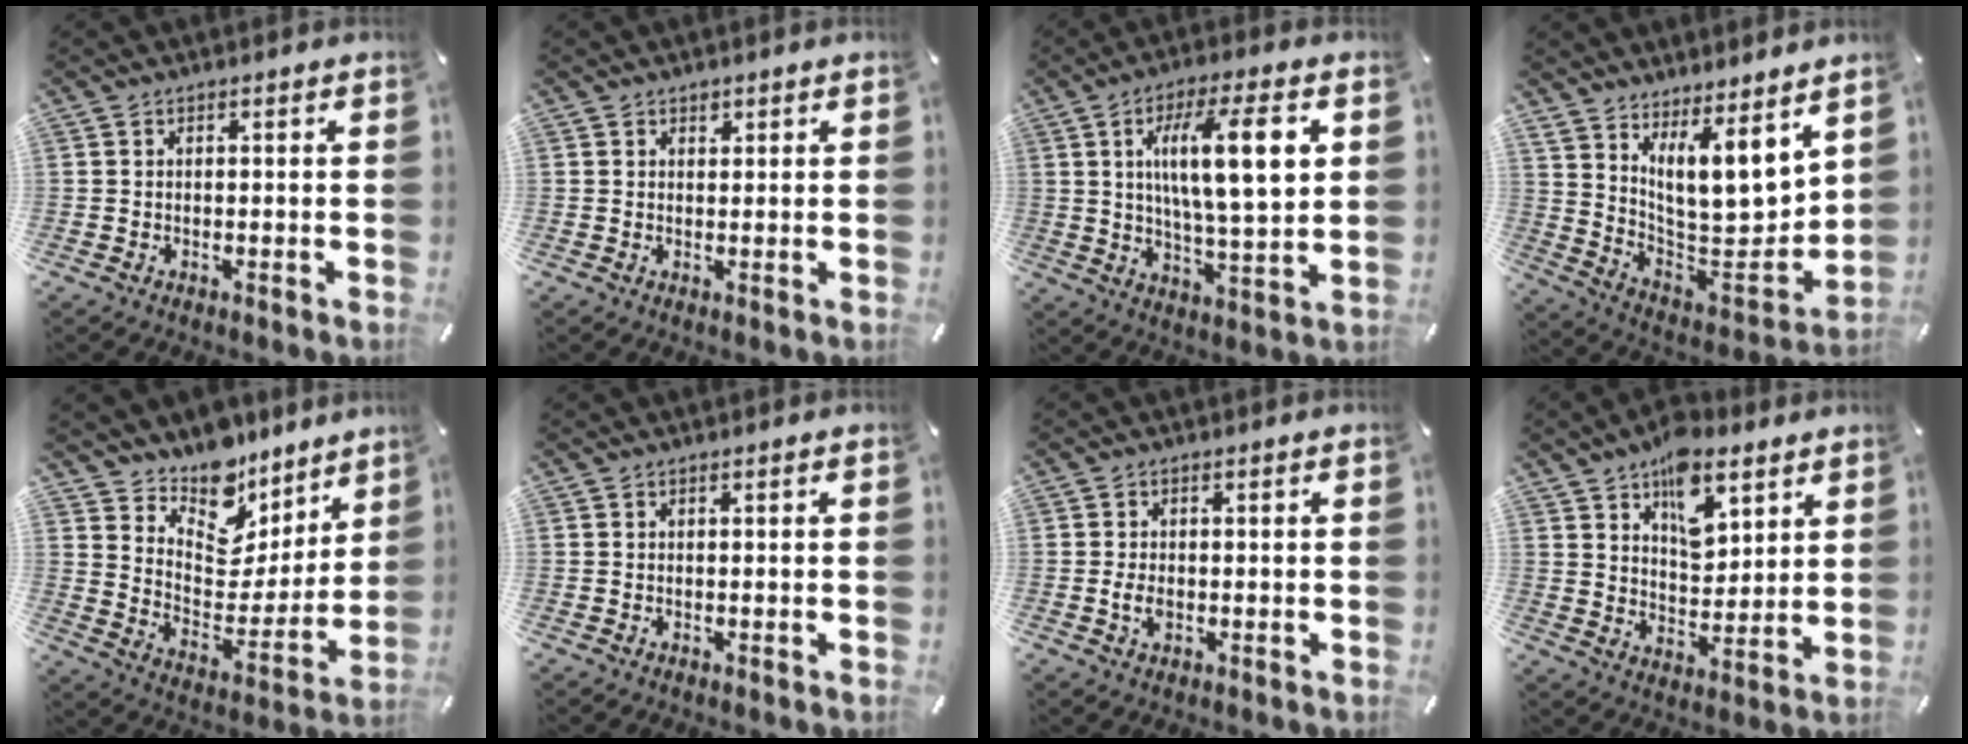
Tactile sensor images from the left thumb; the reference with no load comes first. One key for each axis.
{"total": 1.0, "fx": 0.7, "fy": 0.8, "fz": 0.1, "tx": 0.006, "ty": -0.002, "tz": 0.011}
{"total": 16.0, "fx": 4.6, "fy": 4.6, "fz": 14.6, "tx": -0.249, "ty": -0.005, "tz": 0.064}
{"total": 14.0, "fx": 8.7, "fy": 6.7, "fz": 8.8, "tx": -0.128, "ty": -0.089, "tz": 0.161}
{"total": 13.3, "fx": 11.4, "fy": 6.7, "fz": 1.1, "tx": -0.018, "ty": -0.129, "tz": 0.209}
{"total": 0.0}
{"total": 2.9, "fx": -0.5, "fy": 1.7, "fz": 2.3, "tx": -0.055, "ty": -0.002, "tz": -0.012}
{"total": 12.5, "fx": 7.8, "fy": 7.2, "fz": 6.6, "tx": -0.090, "ty": -0.038, "tz": 0.138}